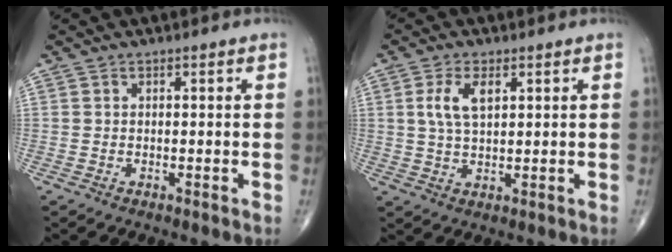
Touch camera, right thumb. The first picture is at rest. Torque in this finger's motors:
{"motor_torque": [0.03, 0.03, 0.34, 0.01, 0.15]}